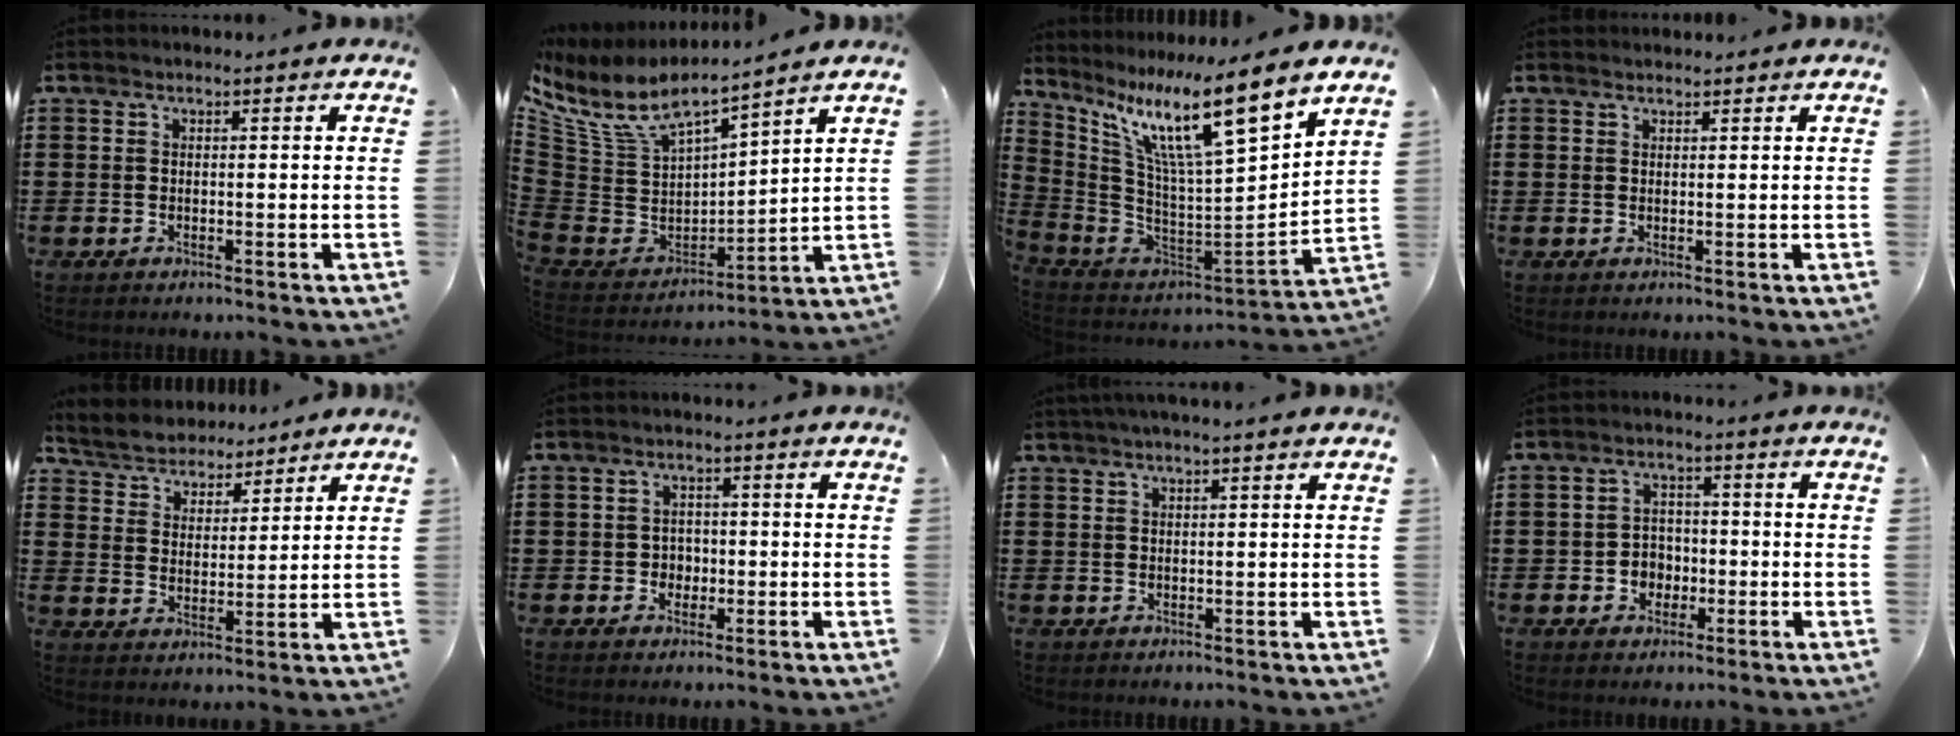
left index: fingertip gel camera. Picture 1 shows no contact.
{"total": 7.4, "force": [6.0, 2.1, 3.9], "torque": [-0.112, -0.047, 0.100]}
{"total": 14.1, "force": [9.5, 1.0, 10.5], "torque": [-0.214, -0.065, 0.149]}
{"total": 0.9, "force": [0.9, 0.2, 0.0], "torque": [-0.002, 0.000, 0.018]}
{"total": 4.4, "force": [4.3, 1.1, -0.4], "torque": [-0.019, -0.024, 0.074]}
{"total": 2.3, "force": [-0.6, 2.1, 0.8], "torque": [-0.023, 0.005, -0.015]}
{"total": 1.6, "force": [1.3, -0.3, 0.9], "torque": [-0.017, -0.001, 0.024]}
{"total": 3.5, "force": [-1.4, 3.0, 1.2], "torque": [-0.033, 0.006, -0.032]}